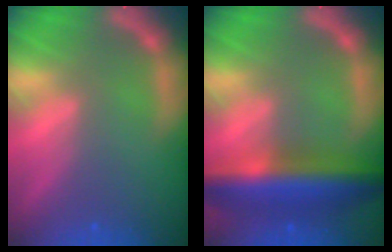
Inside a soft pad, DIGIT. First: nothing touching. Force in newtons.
{"total": 9.0}